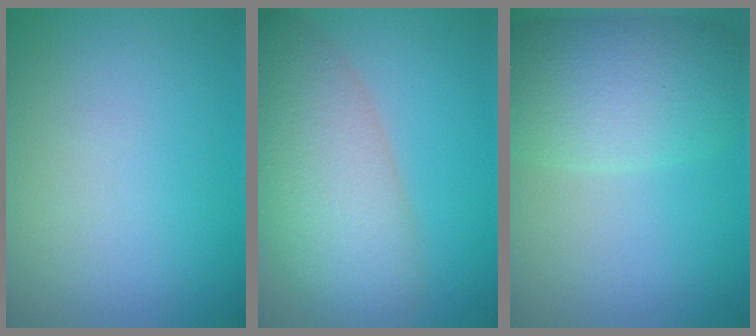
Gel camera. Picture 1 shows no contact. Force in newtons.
{"total": 9.4, "press": 9.3, "slide": 0.8}
{"total": 7.7, "press": 7.7, "slide": 0.2}